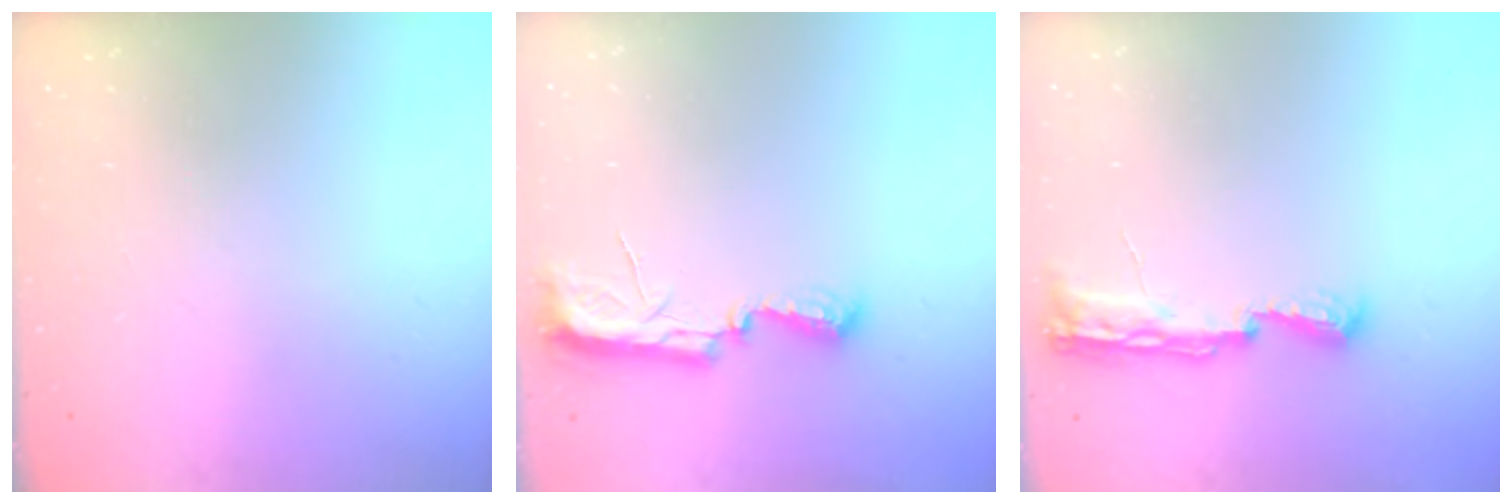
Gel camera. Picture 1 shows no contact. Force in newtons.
{"total": 10.3, "press": 8.9, "slide": 5.2}
{"total": 8.1, "press": 8.0, "slide": 0.9}